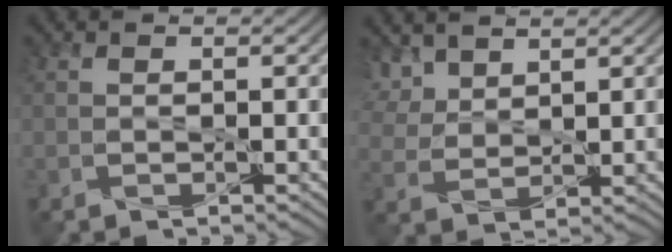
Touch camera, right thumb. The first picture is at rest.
{"total": 5.5, "force": [3.7, 2.8, 2.9], "torque": [-0.086, 0.009, 0.076]}